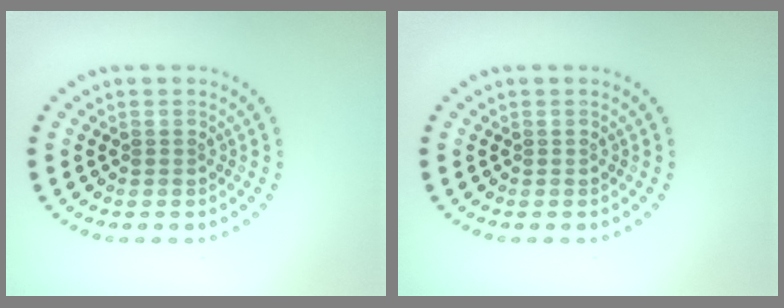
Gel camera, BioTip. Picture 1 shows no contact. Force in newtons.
{"total": 0.0}